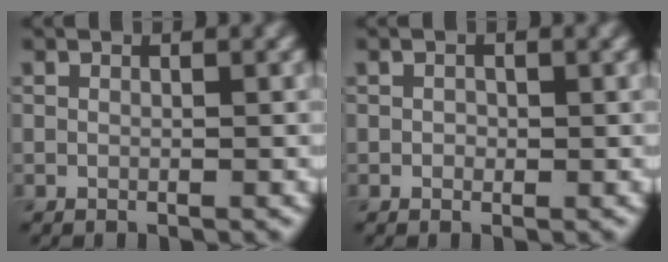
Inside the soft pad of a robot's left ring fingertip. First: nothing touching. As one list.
[{"total": 0.6, "force": [0.0, 0.5, 0.3], "torque": [-0.002, -0.003, -0.001]}]